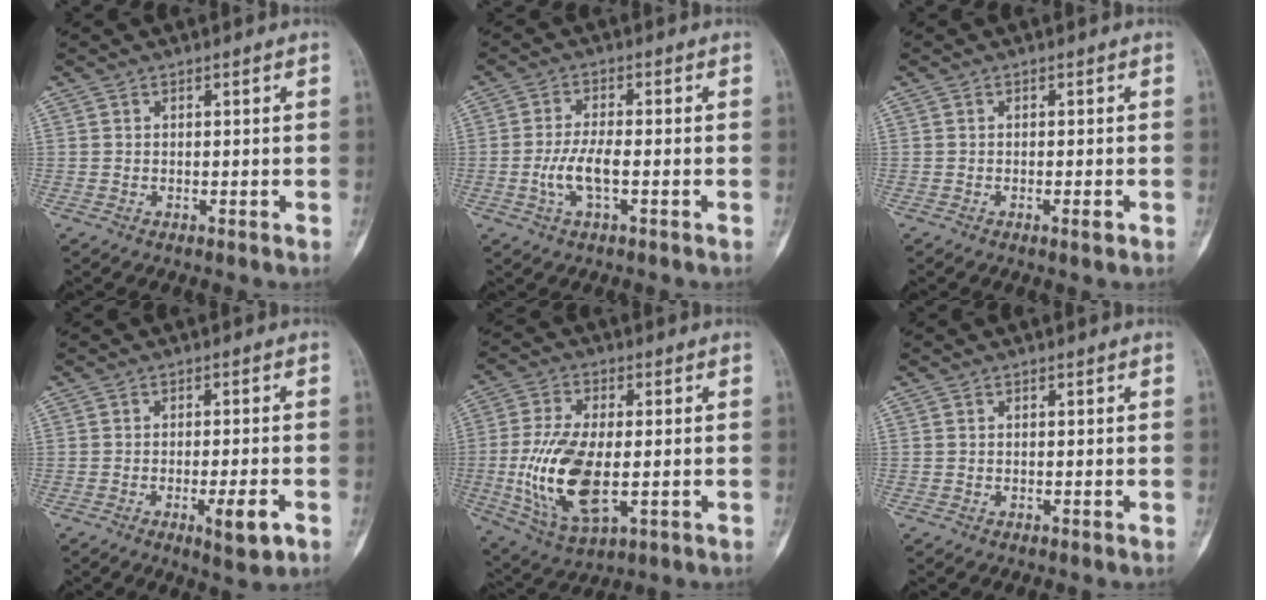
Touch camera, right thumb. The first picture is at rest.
{"total": 5.5, "force": [-1.4, 1.6, 5.0], "torque": [-0.111, 0.007, -0.030]}
{"total": 1.2, "force": [-0.6, 0.2, 1.1], "torque": [-0.017, -0.001, -0.008]}
{"total": 5.5, "force": [-2.2, 1.1, 4.9], "torque": [-0.075, 0.000, -0.028]}
{"total": 15.4, "force": [-2.0, 7.3, 13.4], "torque": [-0.272, -0.008, -0.026]}
{"total": 0.0}